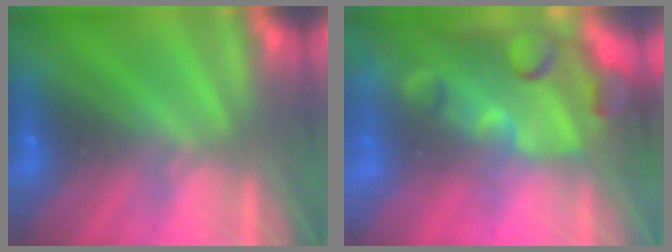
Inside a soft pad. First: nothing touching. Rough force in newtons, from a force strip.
{"total": 5.7}